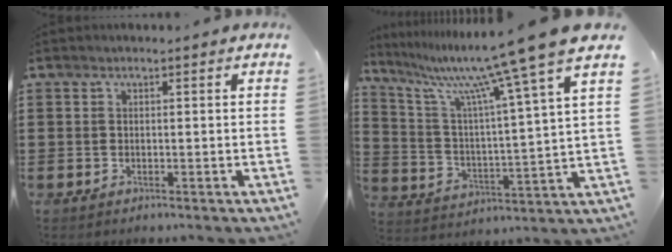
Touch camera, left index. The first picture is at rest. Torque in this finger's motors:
{"motor_torque": [1.00, -1.14, 1.05, 0.21]}